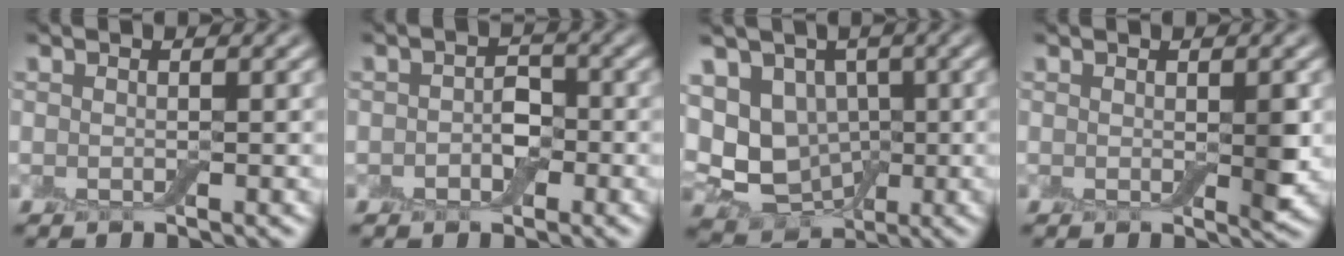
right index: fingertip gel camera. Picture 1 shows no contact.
{"total": 2.0, "force": [-0.5, 1.5, 1.2], "torque": [-0.017, 0.004, -0.016]}
{"total": 7.0, "force": [-0.2, 5.8, 4.0], "torque": [-0.061, -0.003, -0.007]}
{"total": 1.8, "force": [0.0, 0.9, 1.5], "torque": [-0.019, -0.004, 0.001]}